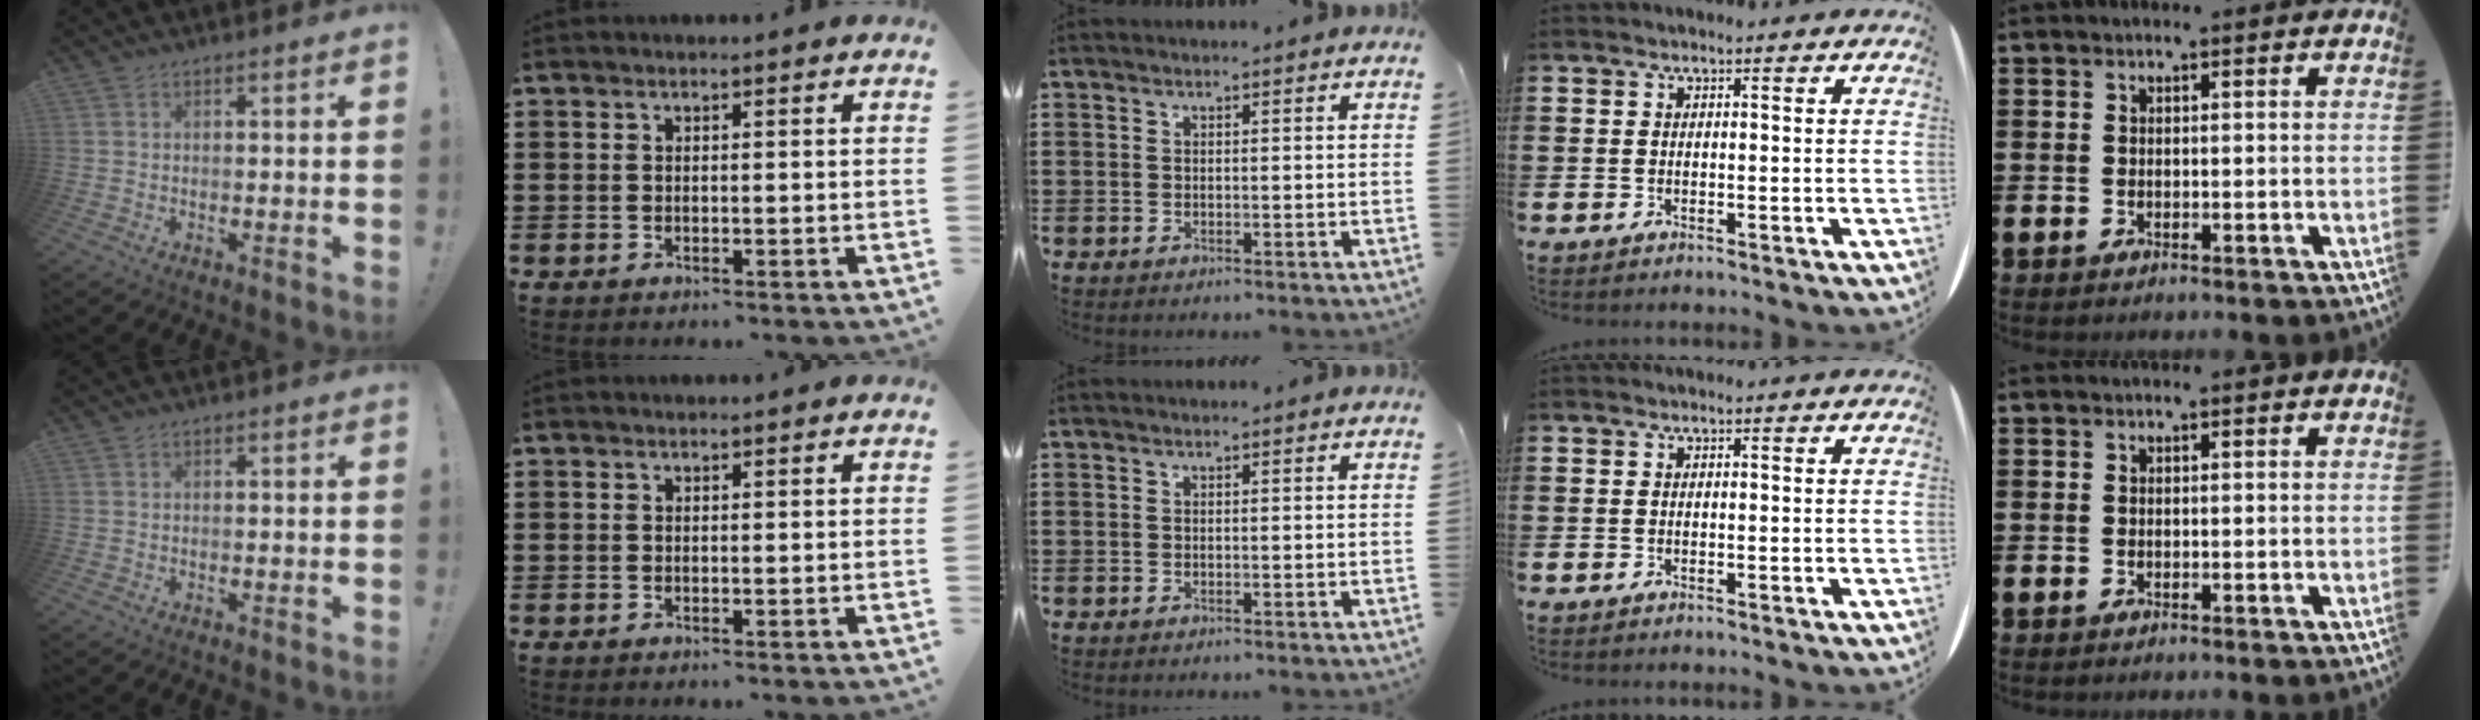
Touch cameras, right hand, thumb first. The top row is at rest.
{}